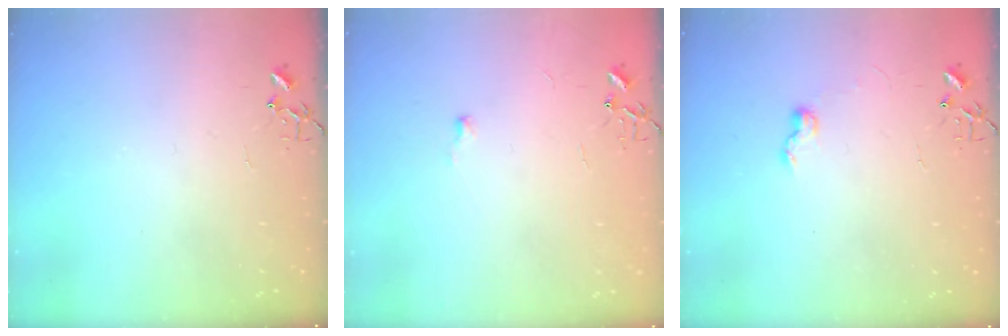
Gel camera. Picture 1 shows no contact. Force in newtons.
{"total": 3.6, "press": 3.5, "slide": 0.5}
{"total": 6.2, "press": 6.1, "slide": 0.7}